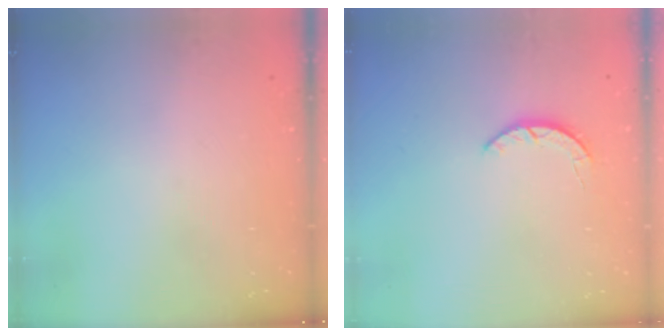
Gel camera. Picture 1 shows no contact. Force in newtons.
{"total": 2.2, "press": 2.2, "slide": 0.4}